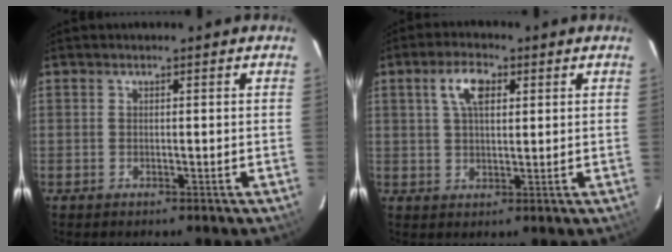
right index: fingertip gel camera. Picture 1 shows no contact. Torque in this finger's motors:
{"motor_torque": [0.47, -0.01, 0.15, 0.08]}